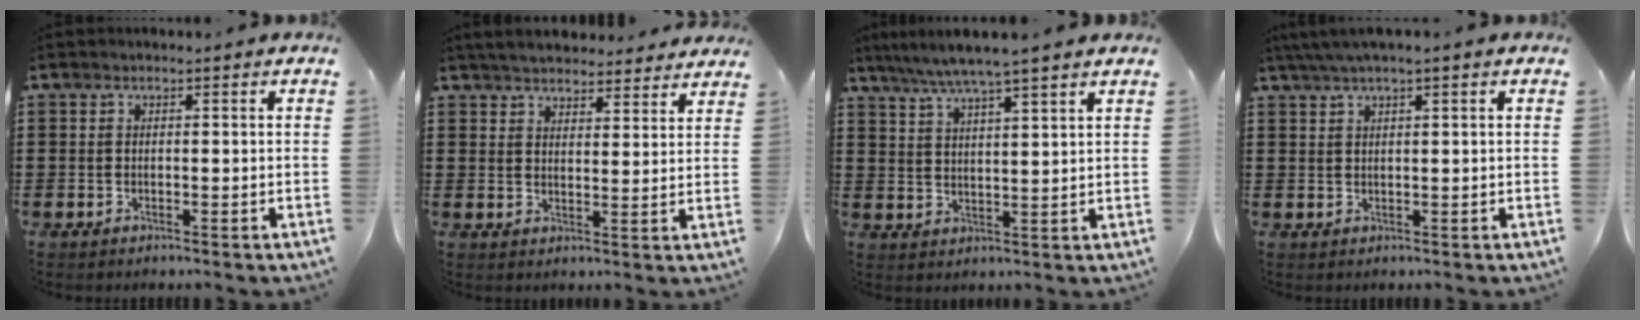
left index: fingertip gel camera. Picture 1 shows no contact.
{"total": 4.1, "force": [4.1, 0.4, 0.5], "torque": [-0.023, -0.014, 0.074]}
{"total": 4.9, "force": [4.2, -0.6, 2.5], "torque": [-0.061, -0.017, 0.072]}
{"total": 2.2, "force": [1.2, 0.1, 1.8], "torque": [-0.035, 0.003, 0.021]}